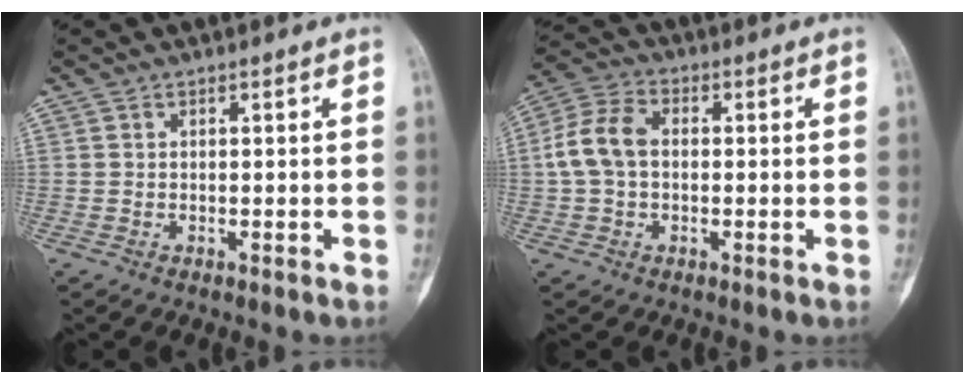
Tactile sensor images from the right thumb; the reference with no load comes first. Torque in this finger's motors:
{"motor_torque": [0.57, 1.18, 0.46, -0.45, 0.08]}